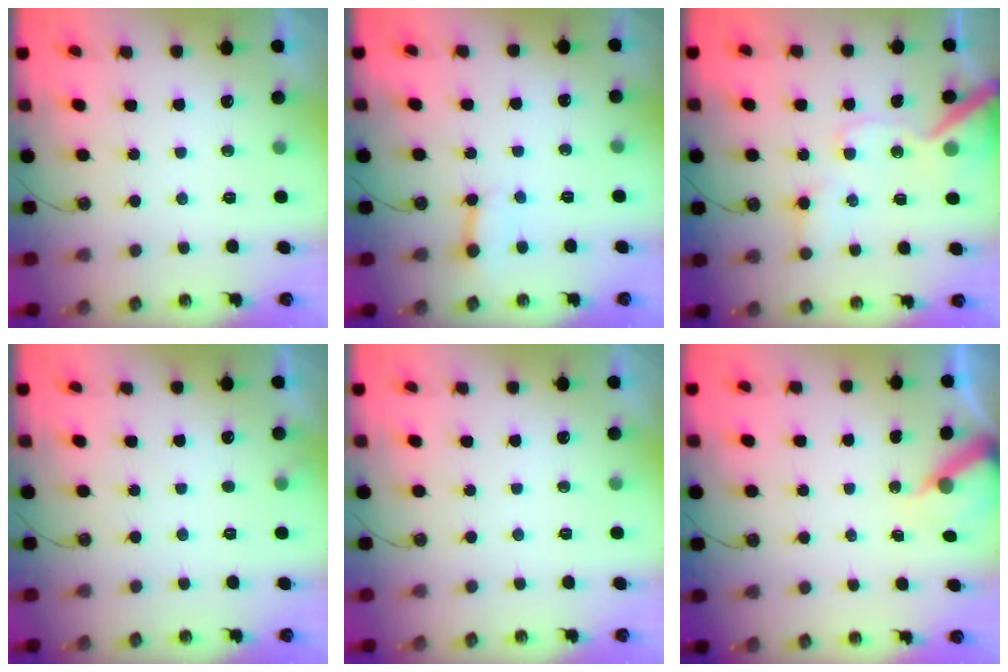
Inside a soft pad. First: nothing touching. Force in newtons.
{"total": 3.3, "press": 3.3, "slide": 0.4}
{"total": 13.6, "press": 13.5, "slide": 1.7}
{"total": 3.1, "press": 3.1, "slide": 0.4}
{"total": 0.0}
{"total": 6.8, "press": 6.8, "slide": 0.6}